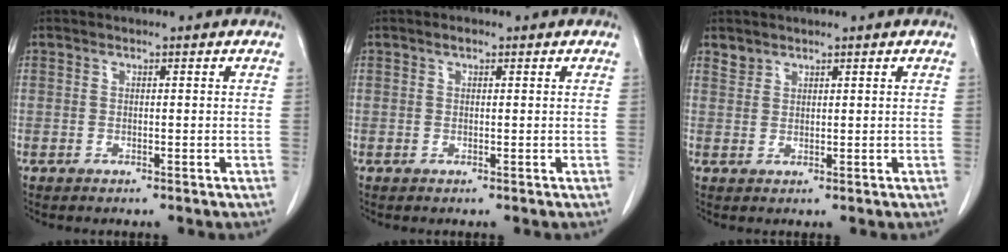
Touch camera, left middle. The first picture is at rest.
{"total": 0.9, "force": [0.6, 0.4, 0.5], "torque": [-0.010, 0.003, 0.008]}
{"total": 1.5, "force": [1.4, 0.6, -0.2], "torque": [0.006, 0.003, 0.027]}